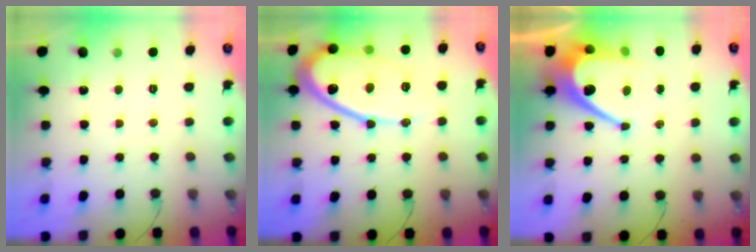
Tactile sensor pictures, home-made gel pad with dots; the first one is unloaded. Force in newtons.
{"total": 15.9, "press": 15.9, "slide": 1.3}
{"total": 12.7, "press": 12.7, "slide": 1.2}